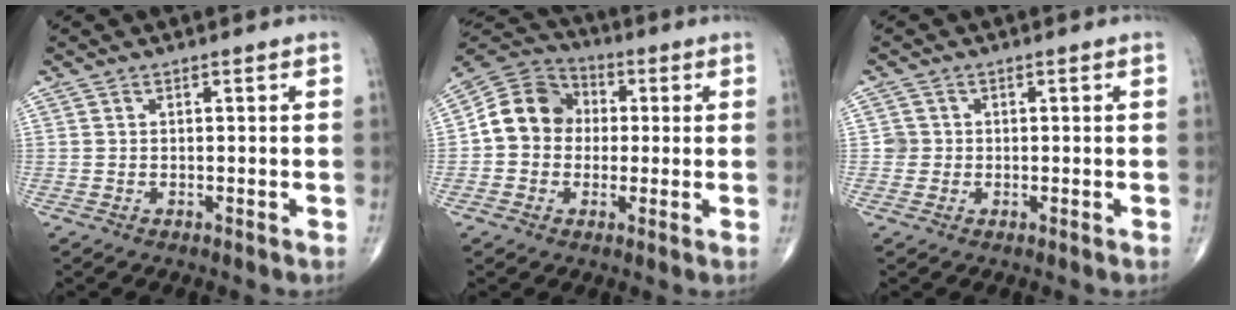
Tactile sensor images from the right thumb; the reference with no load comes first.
{"total": 11.2, "force": [0.3, 9.8, 5.5], "torque": [-0.075, 0.030, -0.008]}
{"total": 2.0, "force": [-0.1, 2.0, 0.0], "torque": [0.014, 0.007, -0.005]}